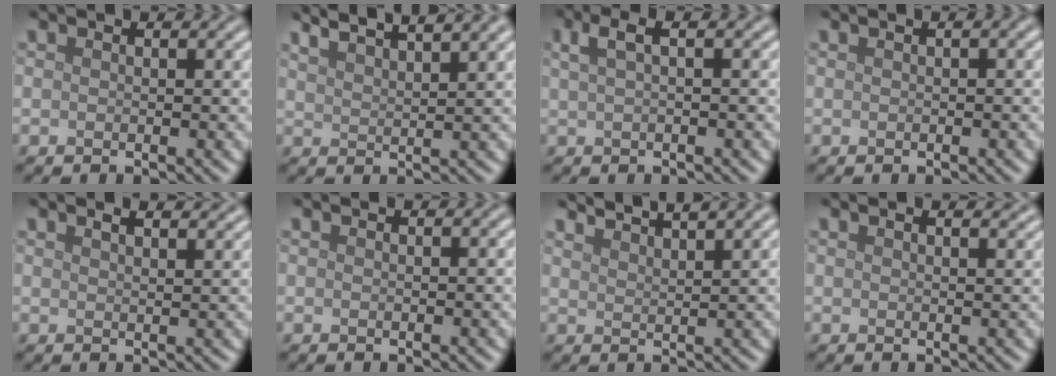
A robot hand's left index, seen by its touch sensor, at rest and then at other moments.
{"total": 6.9, "force": [5.5, 1.7, 3.8], "torque": [-0.029, 0.036, 0.047]}
{"total": 2.8, "force": [1.1, 0.9, 2.4], "torque": [-0.039, 0.011, 0.018]}
{"total": 1.3, "force": [0.4, 0.3, 1.2], "torque": [-0.019, 0.007, 0.003]}
{"total": 3.2, "force": [2.4, 1.1, 1.7], "torque": [-0.004, 0.011, 0.015]}
{"total": 0.0}
{"total": 4.6, "force": [4.1, 0.9, 2.0], "torque": [-0.006, 0.018, 0.037]}
{"total": 1.7, "force": [1.4, 0.5, 0.9], "torque": [-0.010, 0.002, 0.012]}